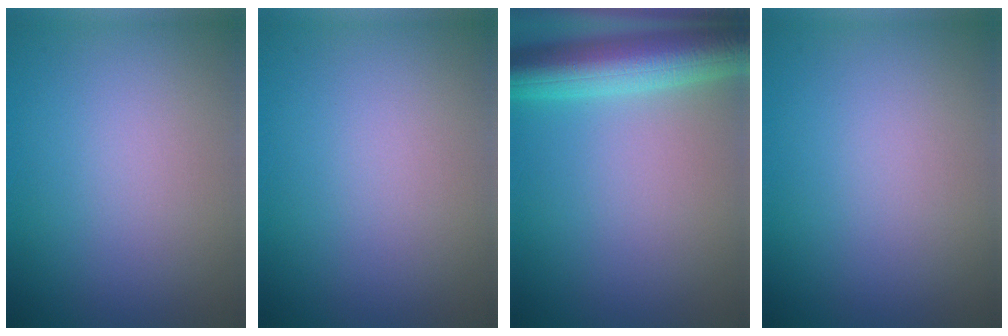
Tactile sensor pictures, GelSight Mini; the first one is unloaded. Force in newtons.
{"total": 0.0}
{"total": 7.3, "press": 7.3, "slide": 0.2}
{"total": 0.0}